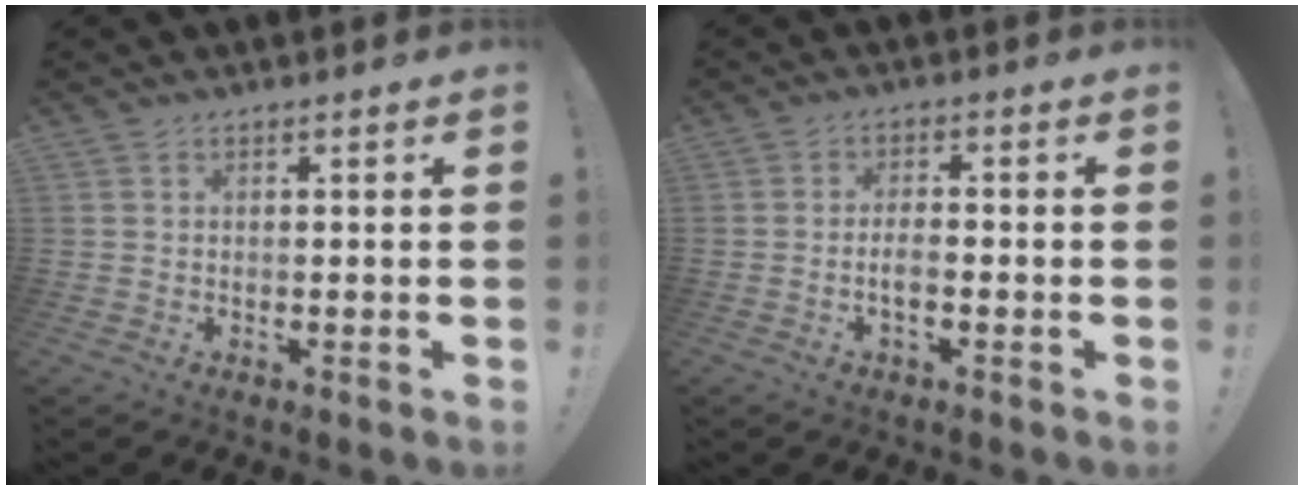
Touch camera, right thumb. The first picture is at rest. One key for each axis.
{"total": 4.0, "fx": -1.3, "fy": 1.3, "fz": 3.5, "tx": -0.065, "ty": 0.000, "tz": -0.024}